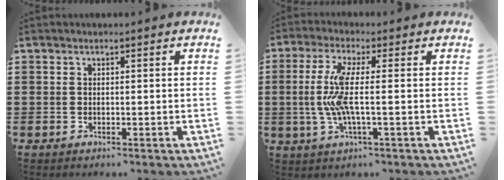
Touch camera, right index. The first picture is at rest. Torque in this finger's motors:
{"motor_torque": [1.53, -0.26, 0.34, 0.21]}